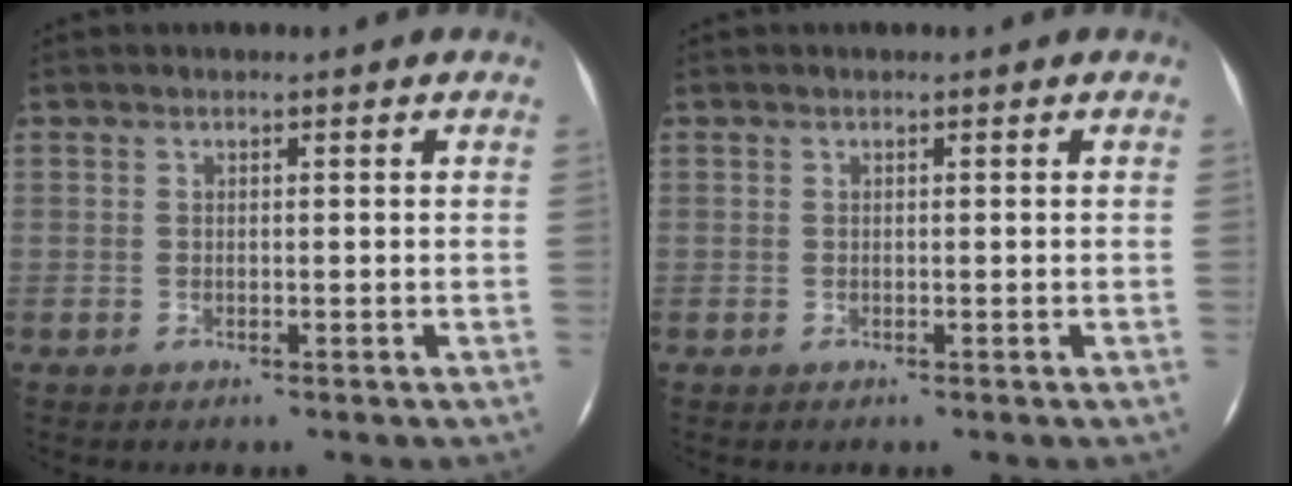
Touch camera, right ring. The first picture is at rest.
{"total": 0.0}